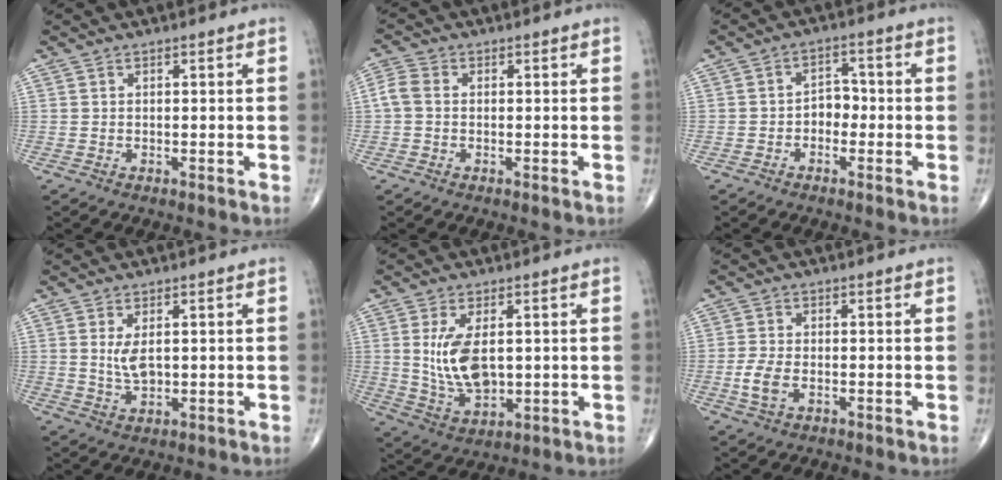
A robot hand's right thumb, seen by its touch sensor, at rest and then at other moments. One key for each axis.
{"total": 3.5, "fx": -0.1, "fy": 2.6, "fz": 2.3, "tx": -0.056, "ty": 0.009, "tz": -0.011}
{"total": 3.8, "fx": -1.2, "fy": 2.8, "fz": 2.3, "tx": -0.016, "ty": 0.022, "tz": -0.031}
{"total": 3.9, "fx": 0.8, "fy": 1.9, "fz": 3.3, "tx": -0.062, "ty": -0.011, "tz": 0.021}
{"total": 10.2, "fx": 1.3, "fy": 5.5, "fz": 8.5, "tx": -0.157, "ty": -0.016, "tz": 0.038}
{"total": 4.2, "fx": -1.1, "fy": 2.3, "fz": 3.3, "tx": -0.077, "ty": 0.002, "tz": -0.022}